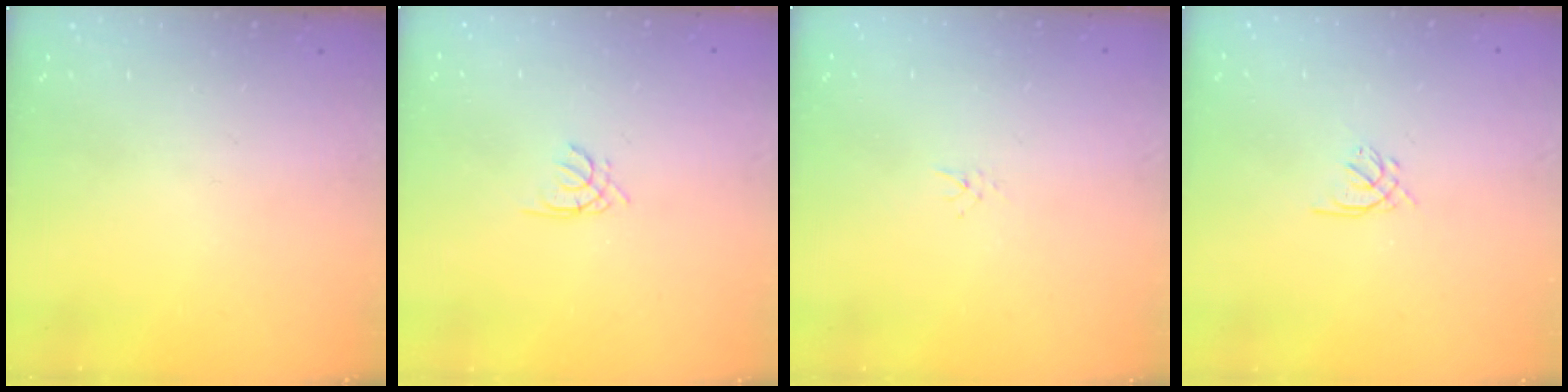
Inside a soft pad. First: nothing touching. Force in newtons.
{"total": 1.3, "press": 1.2, "slide": 0.4}
{"total": 2.0, "press": 2.0, "slide": 0.3}
{"total": 1.4, "press": 1.3, "slide": 0.5}